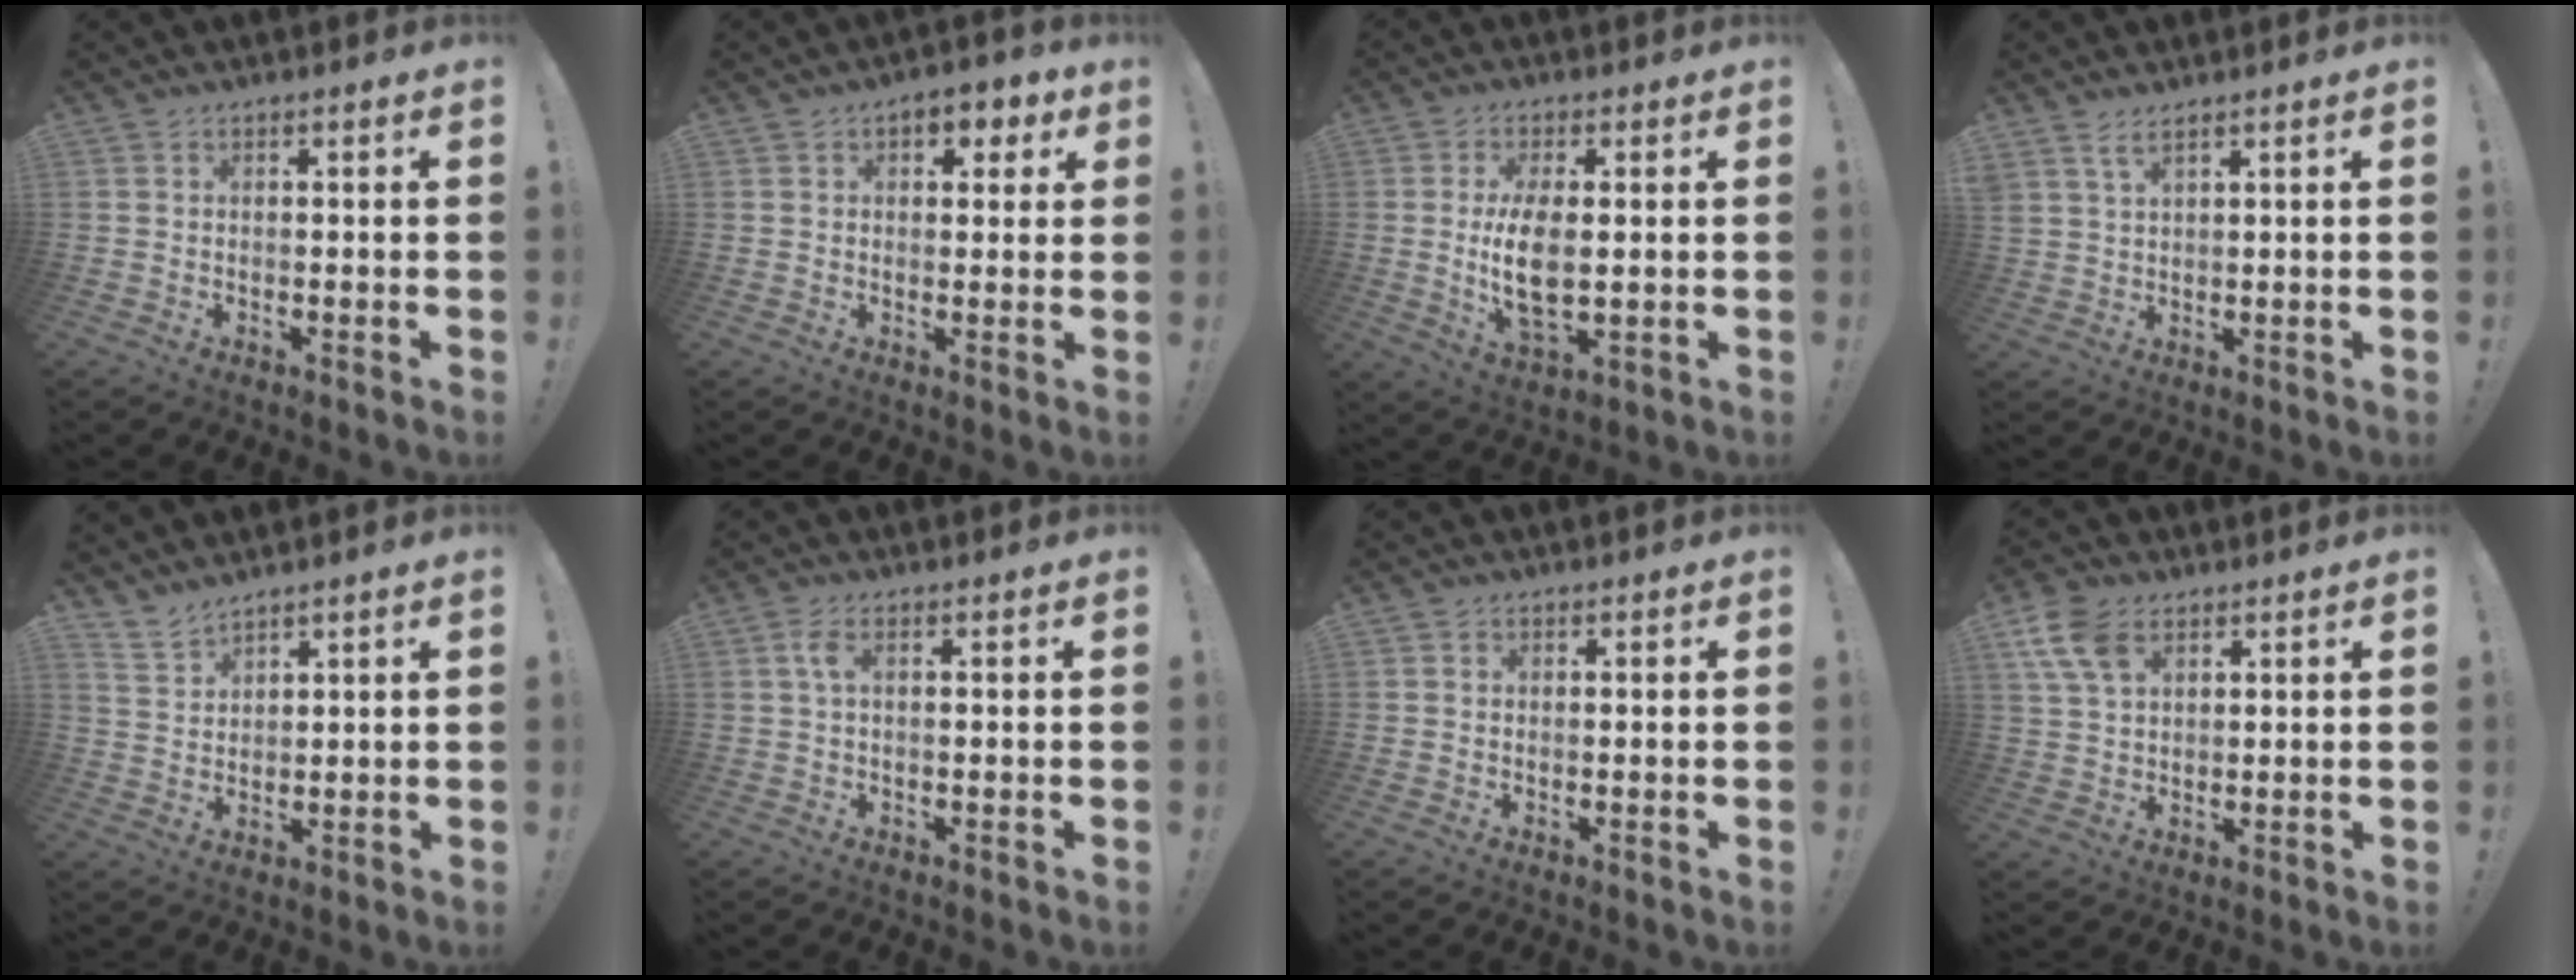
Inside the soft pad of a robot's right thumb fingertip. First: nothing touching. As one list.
[{"total": 5.0, "force": [2.0, 3.5, 3.1], "torque": [-0.022, -0.006, 0.028]}, {"total": 10.3, "force": [0.3, 4.6, 9.2], "torque": [-0.184, -0.017, 0.001]}, {"total": 3.6, "force": [2.7, 0.9, 2.3], "torque": [-0.043, -0.014, 0.049]}, {"total": 4.8, "force": [4.4, 1.6, 1.1], "torque": [-0.025, -0.028, 0.086]}, {"total": 2.9, "force": [0.4, 1.0, 2.7], "torque": [-0.060, 0.006, 0.008]}, {"total": 0.5, "force": [0.1, 0.5, 0.0], "torque": [0.006, -0.001, 0.000]}, {"total": 9.5, "force": [4.7, 6.0, 5.6], "torque": [-0.104, -0.009, 0.091]}]